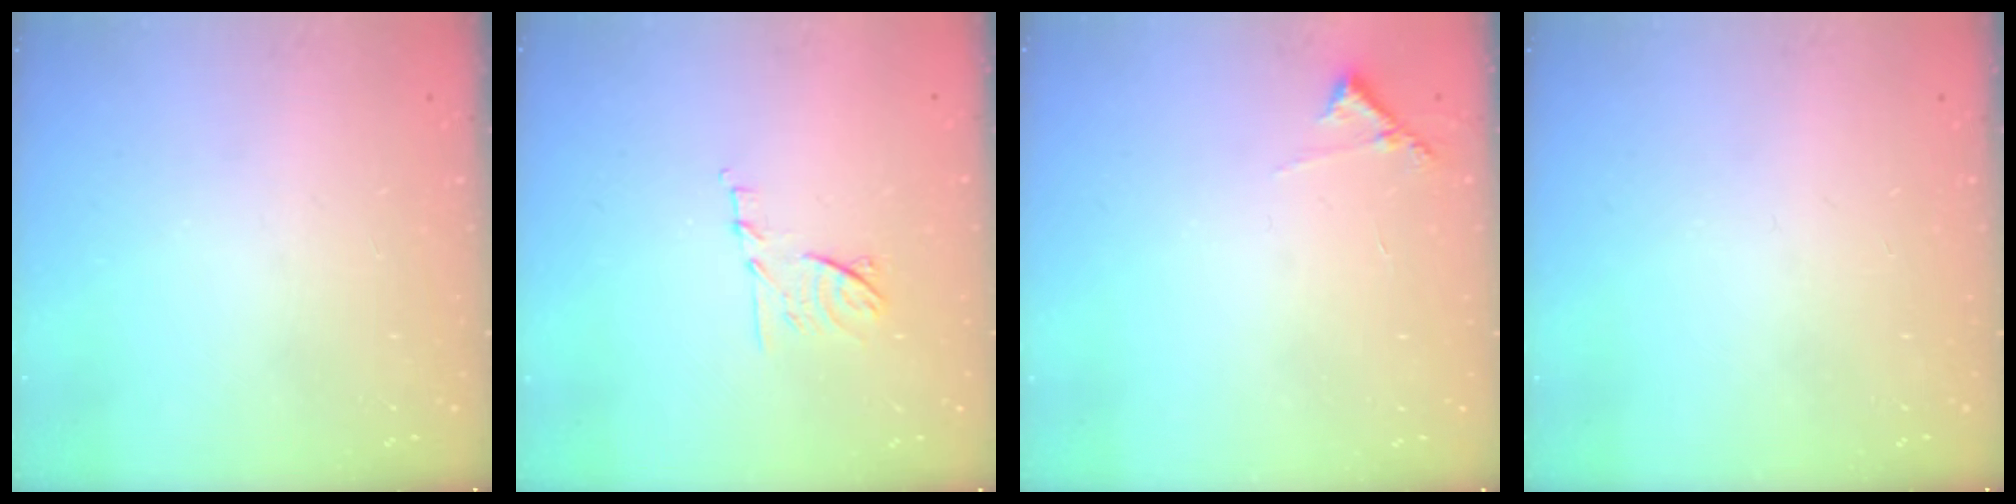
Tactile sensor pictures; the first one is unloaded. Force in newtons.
{"total": 8.2, "press": 8.2, "slide": 0.8}
{"total": 5.7, "press": 5.7, "slide": 0.3}
{"total": 0.0}